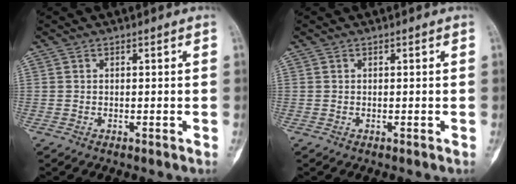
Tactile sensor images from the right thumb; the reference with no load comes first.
{"total": 0.0}